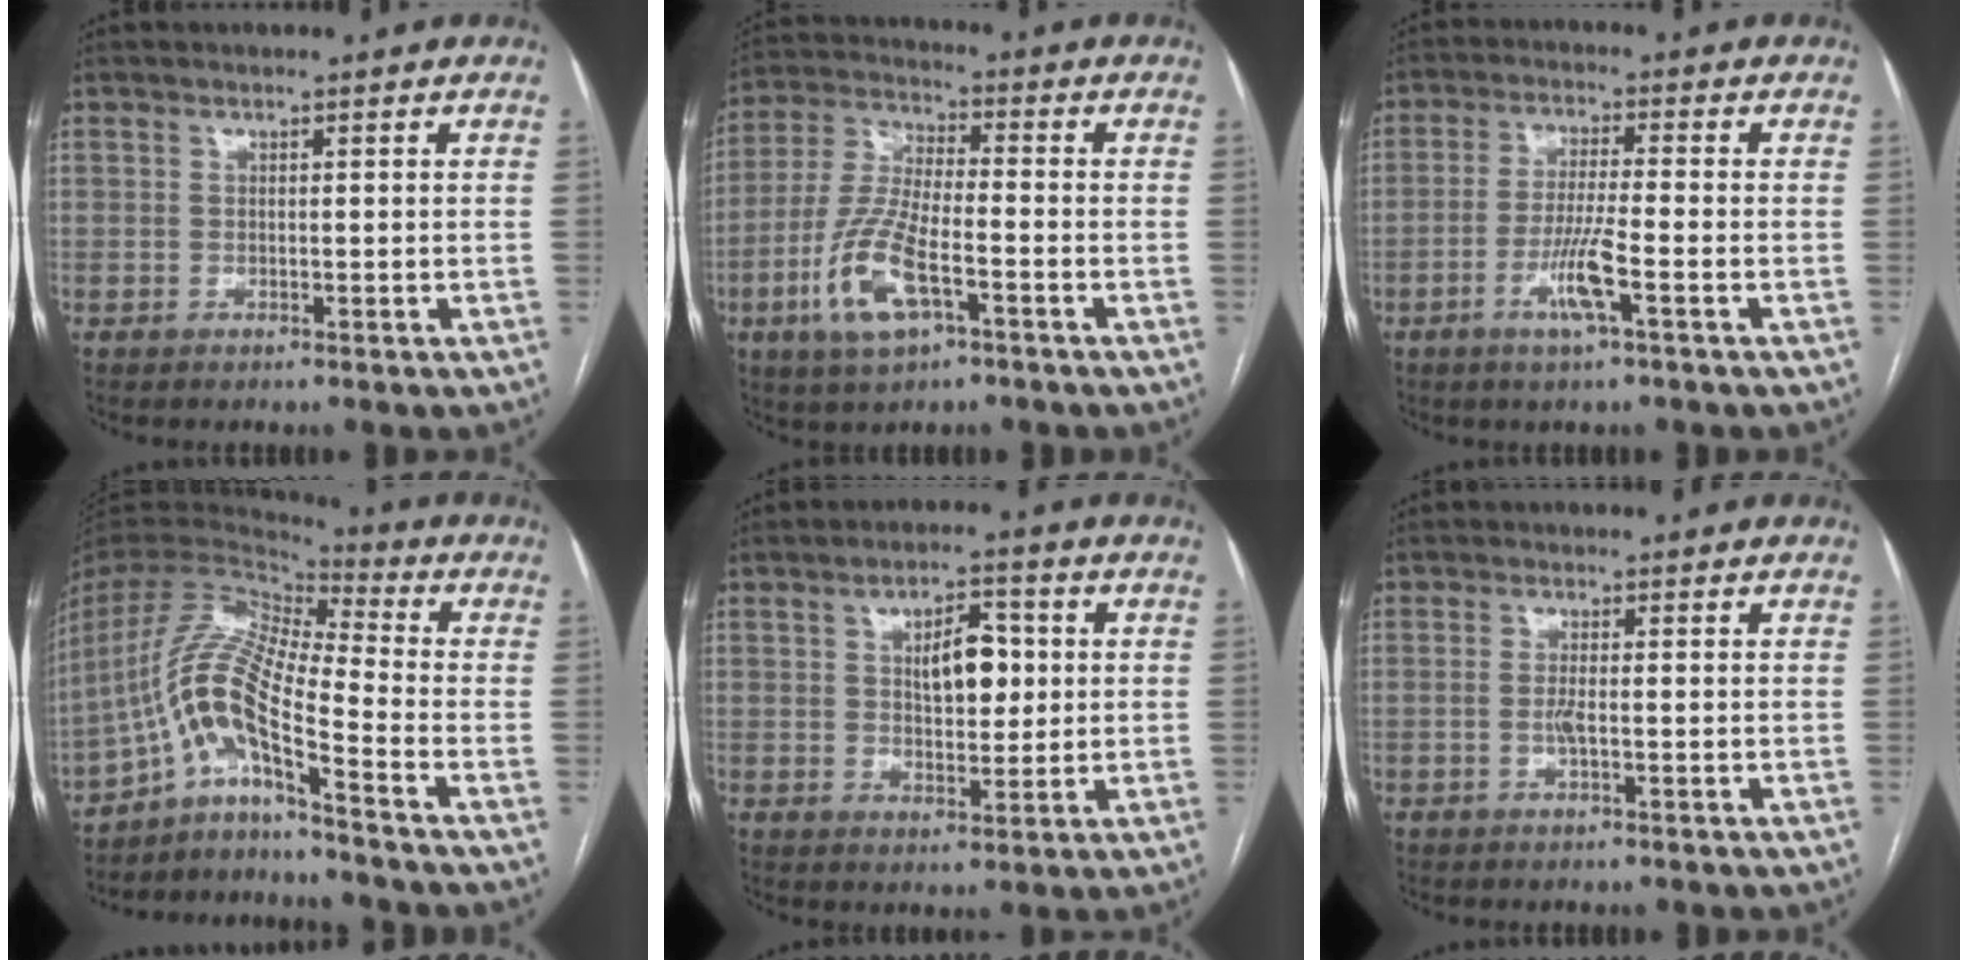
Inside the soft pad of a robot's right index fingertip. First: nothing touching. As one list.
[{"total": 12.0, "force": [-4.9, 3.5, 10.3], "torque": [-0.228, -0.008, -0.091]}, {"total": 6.5, "force": [-2.7, -0.1, 5.9], "torque": [-0.119, -0.006, -0.048]}, {"total": 11.5, "force": [-7.2, 0.2, 9.0], "torque": [-0.185, 0.018, -0.135]}, {"total": 6.8, "force": [1.3, 3.1, 6.0], "torque": [-0.094, 0.010, 0.025]}, {"total": 1.6, "force": [-0.3, 0.2, 1.5], "torque": [-0.035, 0.000, -0.004]}]